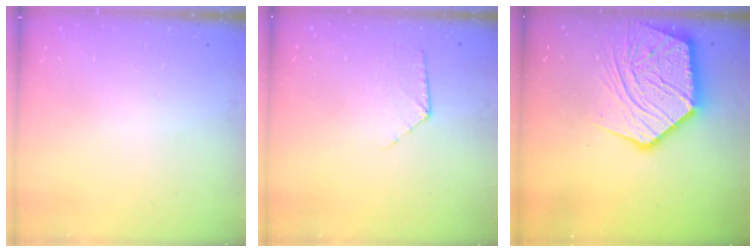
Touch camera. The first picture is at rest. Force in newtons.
{"total": 7.2, "press": 7.2, "slide": 0.6}
{"total": 21.3, "press": 21.2, "slide": 2.2}